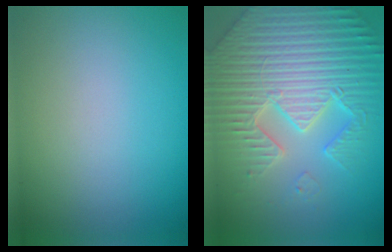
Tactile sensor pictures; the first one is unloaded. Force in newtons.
{"total": 7.7, "press": 7.4, "slide": 1.9}